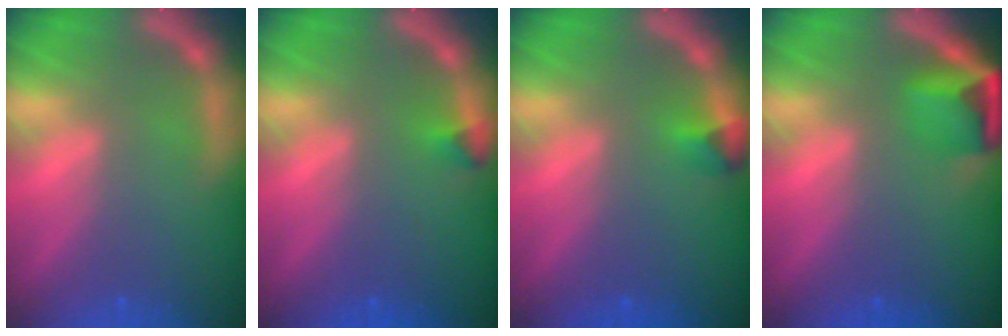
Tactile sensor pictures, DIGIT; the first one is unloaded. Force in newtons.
{"total": 0.9}
{"total": 1.4}
{"total": 4.4}